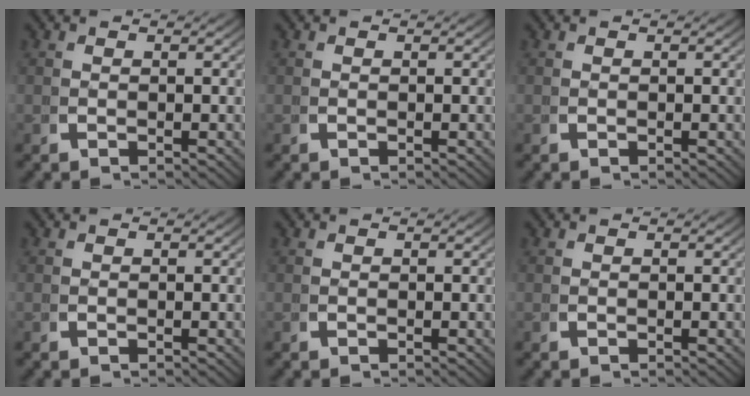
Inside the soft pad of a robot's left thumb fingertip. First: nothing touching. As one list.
[{"total": 0.0}, {"total": 0.0}, {"total": 0.0}, {"total": 0.0}, {"total": 0.0}]